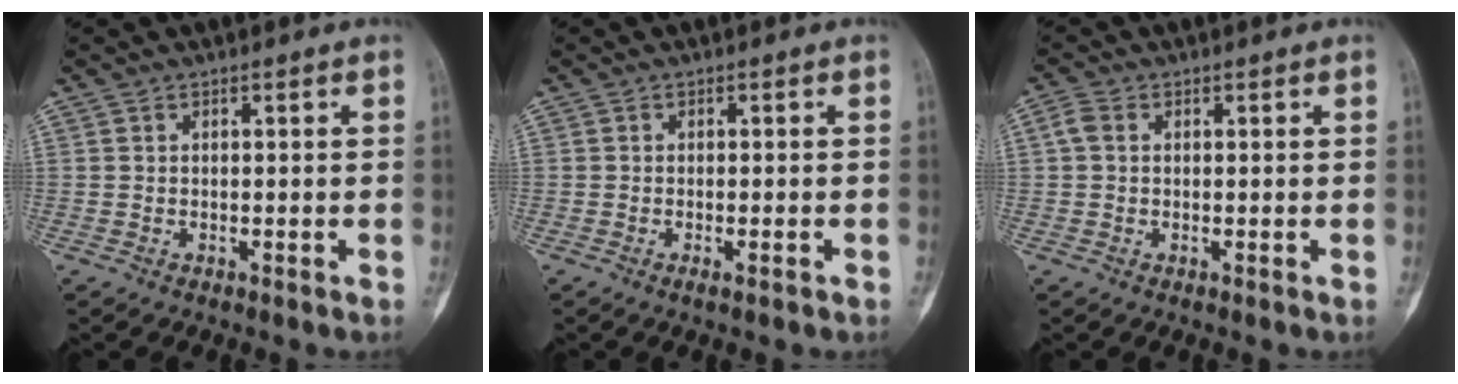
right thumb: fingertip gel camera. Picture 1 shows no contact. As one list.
[{"total": 1.4, "force": [-0.8, 0.2, 1.2], "torque": [-0.017, 0.000, -0.011]}, {"total": 2.2, "force": [0.3, 1.7, 1.4], "torque": [-0.034, 0.008, 0.005]}]